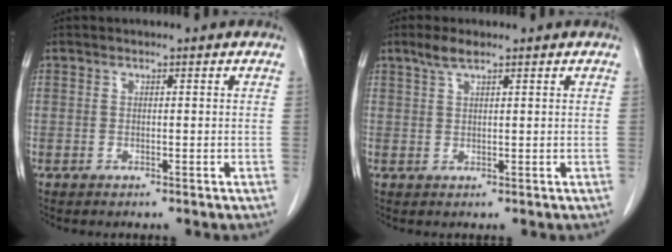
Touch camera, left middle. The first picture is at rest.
{"total": 2.5, "force": [1.8, 0.4, 1.7], "torque": [-0.039, 0.007, 0.037]}